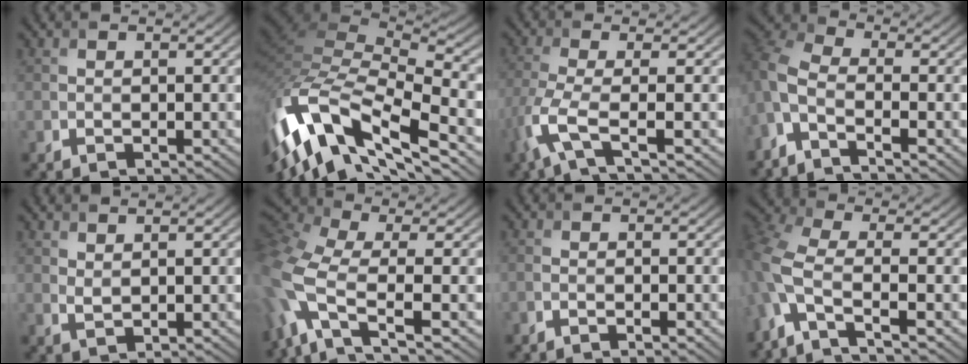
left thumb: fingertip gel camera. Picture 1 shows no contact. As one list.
[{"total": 16.2, "force": [-6.0, 6.0, 13.8], "torque": [-0.335, -0.004, -0.105]}, {"total": 5.9, "force": [-2.7, 1.0, 5.1], "torque": [-0.117, -0.006, -0.072]}, {"total": 7.2, "force": [-3.6, 2.8, 5.5], "torque": [-0.138, -0.008, -0.091]}, {"total": 1.4, "force": [1.1, 0.4, 0.7], "torque": [-0.023, -0.004, 0.026]}, {"total": 13.1, "force": [-2.9, 5.9, 11.3], "torque": [-0.304, -0.013, -0.061]}, {"total": 1.5, "force": [-0.9, 0.3, 1.2], "torque": [-0.022, 0.000, -0.019]}, {"total": 8.7, "force": [-3.1, 3.4, 7.4], "torque": [-0.197, -0.005, -0.080]}]